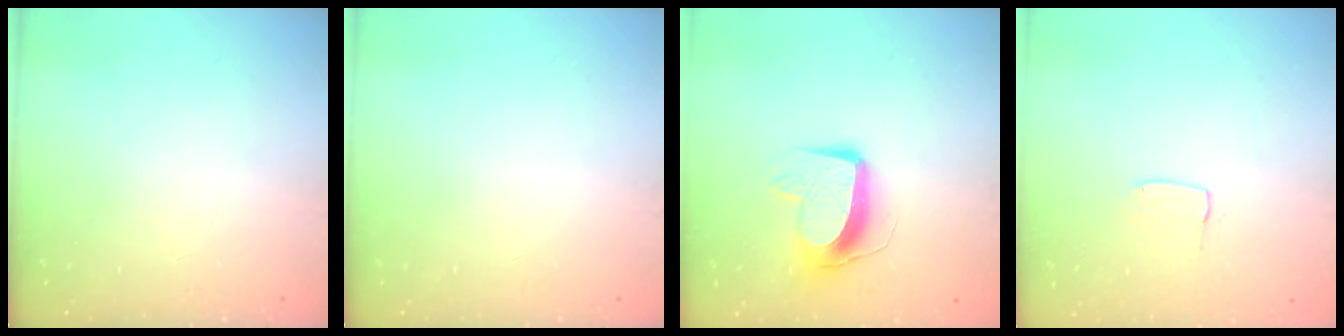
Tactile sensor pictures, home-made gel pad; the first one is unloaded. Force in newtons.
{"total": 0.0}
{"total": 10.1, "press": 10.1, "slide": 0.4}
{"total": 3.3, "press": 3.3, "slide": 0.1}